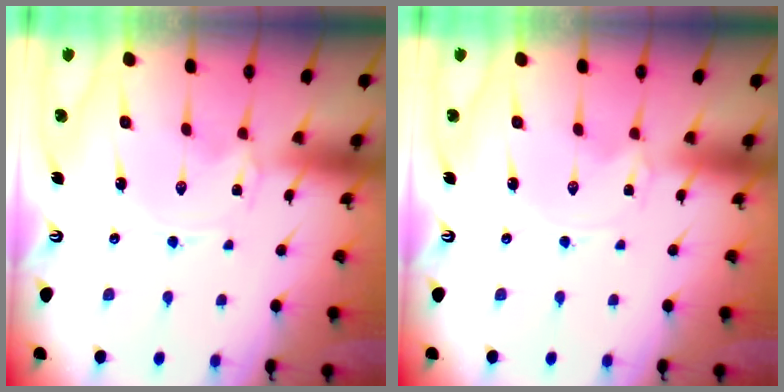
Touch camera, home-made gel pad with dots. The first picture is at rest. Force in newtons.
{"total": 0.0}